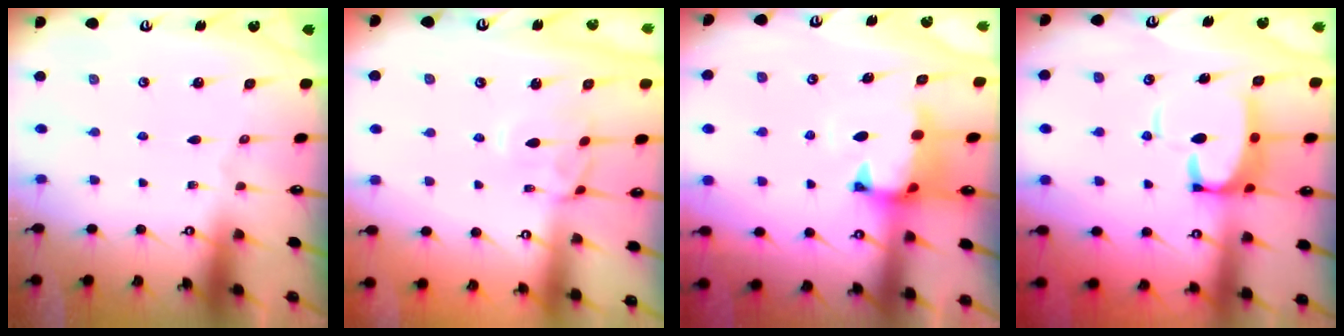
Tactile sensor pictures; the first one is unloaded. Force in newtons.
{"total": 2.6, "press": 2.4, "slide": 1.0}
{"total": 1.1, "press": 0.3, "slide": 1.1}
{"total": 7.3, "press": 7.2, "slide": 1.4}